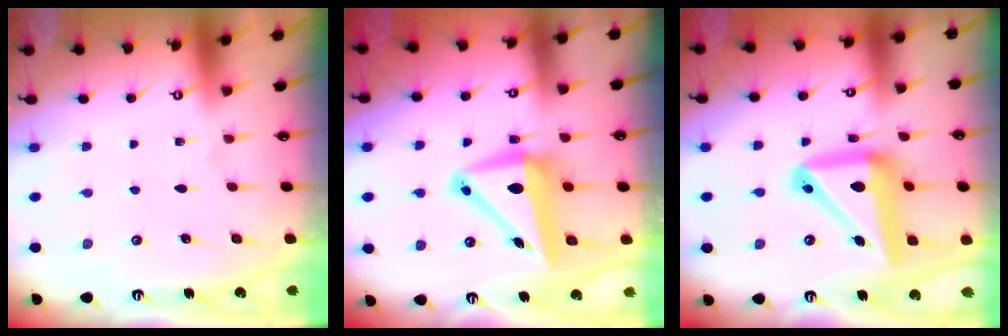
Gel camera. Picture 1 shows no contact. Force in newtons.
{"total": 9.6, "press": 9.3, "slide": 2.1}
{"total": 17.3, "press": 17.2, "slide": 1.9}